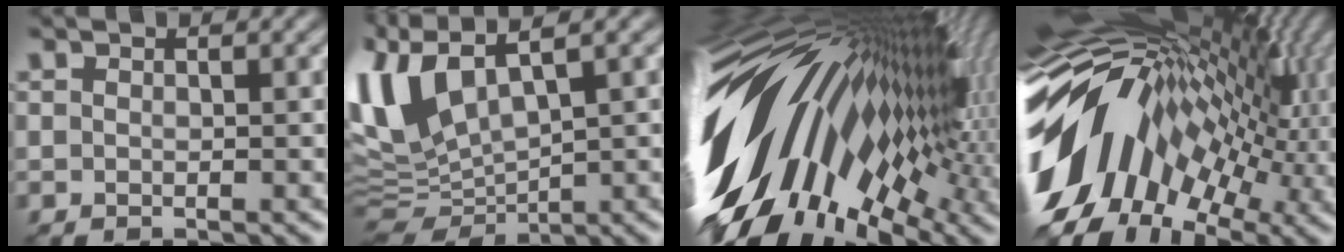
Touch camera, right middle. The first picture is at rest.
{"total": 8.4, "force": [2.2, 3.7, 7.2], "torque": [-0.171, 0.003, 0.040]}
{"total": 18.5, "force": [0.6, 9.1, 16.1], "torque": [-0.269, -0.035, 0.005]}
{"total": 15.1, "force": [-0.6, 8.6, 12.4], "torque": [-0.215, 0.026, -0.027]}